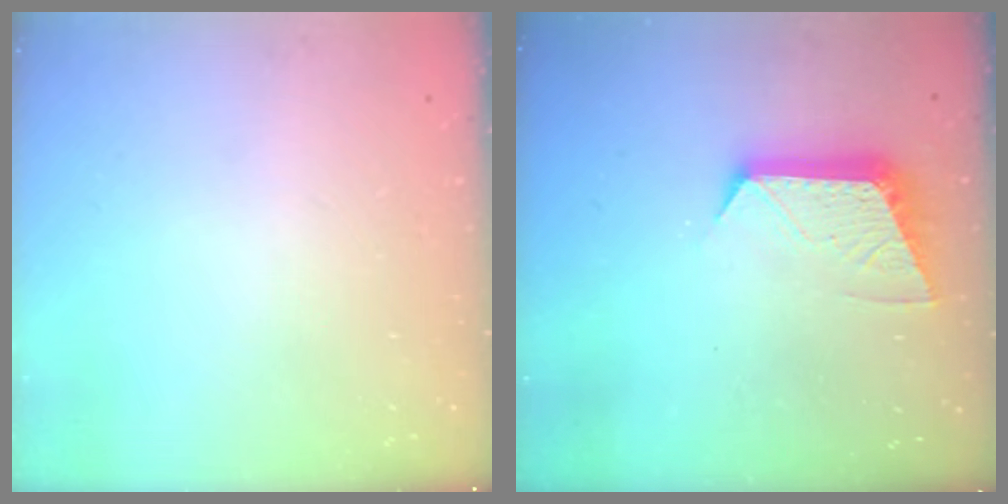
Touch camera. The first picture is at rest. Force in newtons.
{"total": 10.2, "press": 10.1, "slide": 0.5}